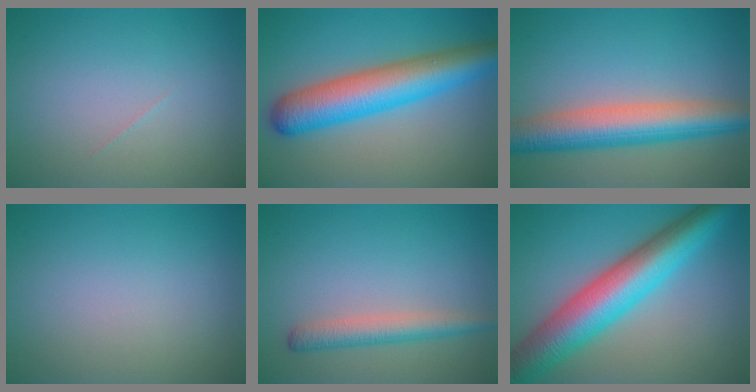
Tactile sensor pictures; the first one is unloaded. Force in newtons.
{"total": 8.6, "press": 8.6, "slide": 0.2}
{"total": 7.6, "press": 7.6, "slide": 0.2}
{"total": 0.0}
{"total": 2.8, "press": 2.8, "slide": 0.1}
{"total": 10.2, "press": 10.2, "slide": 0.1}